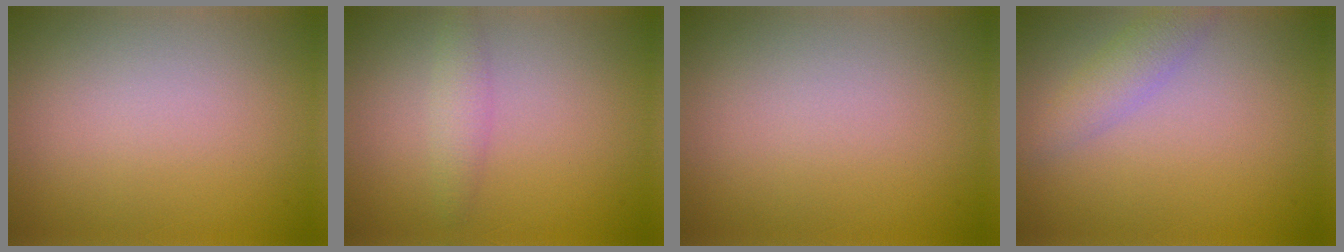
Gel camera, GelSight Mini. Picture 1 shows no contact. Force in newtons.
{"total": 1.6, "press": 1.6, "slide": 0.1}
{"total": 0.0}
{"total": 2.3, "press": 2.3, "slide": 0.0}